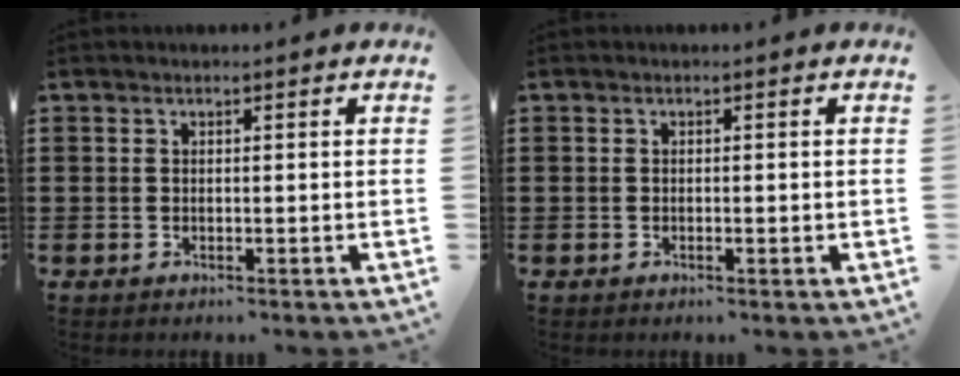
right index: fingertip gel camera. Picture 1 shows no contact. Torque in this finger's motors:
{"motor_torque": [0.00, -0.02, -0.01, 0.00]}